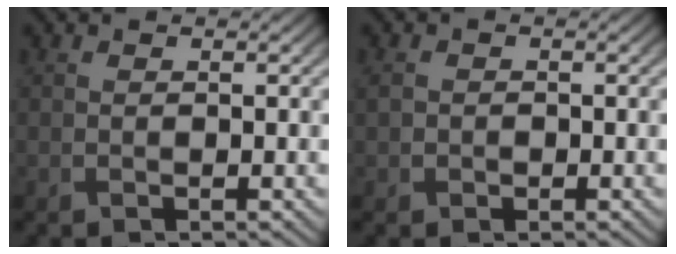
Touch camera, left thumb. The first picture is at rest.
{"total": 1.8, "force": [-0.2, 1.6, 0.7], "torque": [-0.020, -0.004, -0.008]}